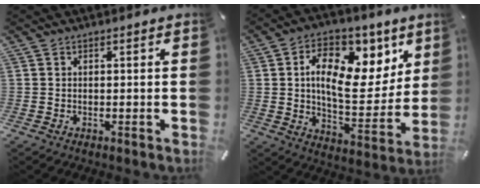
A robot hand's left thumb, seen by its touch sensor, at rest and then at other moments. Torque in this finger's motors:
{"motor_torque": [2.49, 2.52, 0.90, 0.17, 0.22]}